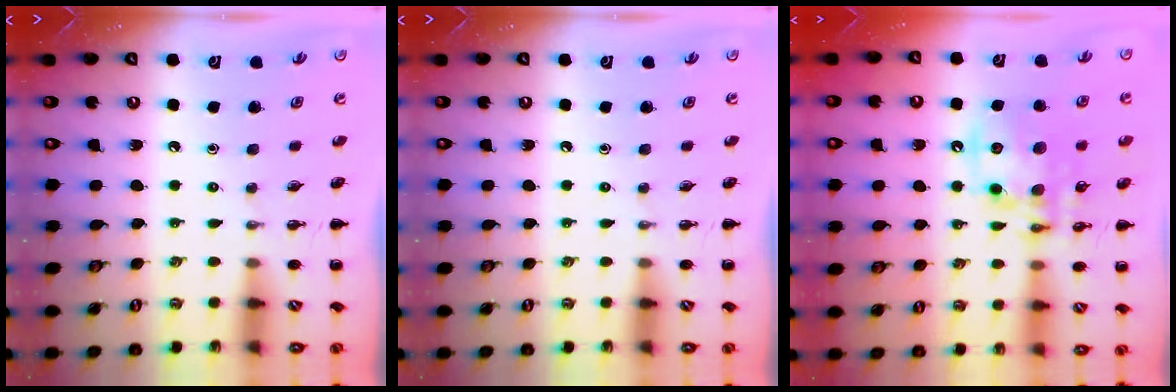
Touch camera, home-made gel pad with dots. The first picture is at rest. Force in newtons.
{"total": 0.0}
{"total": 13.4, "press": 13.1, "slide": 2.9}